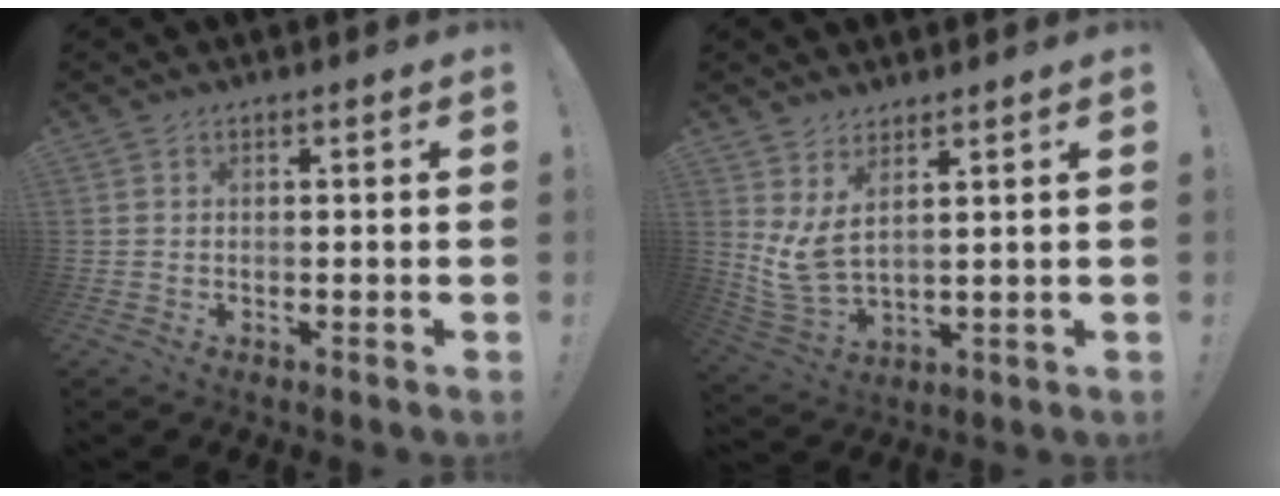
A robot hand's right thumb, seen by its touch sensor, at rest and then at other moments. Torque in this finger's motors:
{"motor_torque": [-0.04, 0.84, 0.87, 0.31, 0.33]}